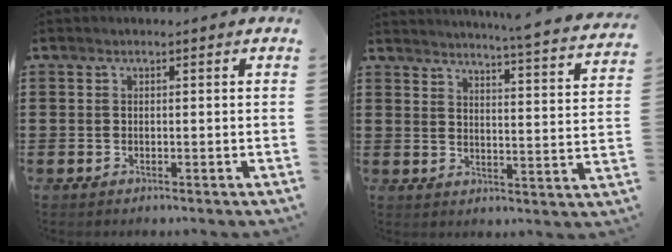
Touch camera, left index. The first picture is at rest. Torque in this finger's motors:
{"motor_torque": [1.44, -0.70, 0.05, -0.03]}